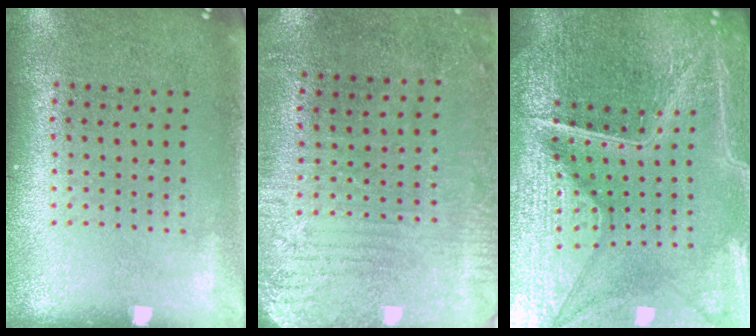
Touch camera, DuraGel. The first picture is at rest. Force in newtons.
{"total": 2.8, "press": 2.6, "slide": 1.2}
{"total": 7.0, "press": 6.1, "slide": 3.4}